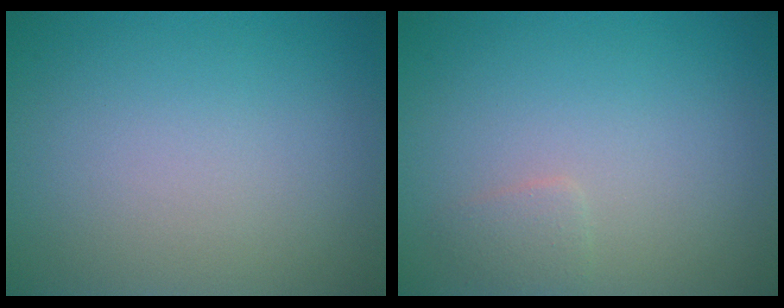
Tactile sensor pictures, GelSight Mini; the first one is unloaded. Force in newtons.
{"total": 1.0, "press": 1.0, "slide": 0.0}